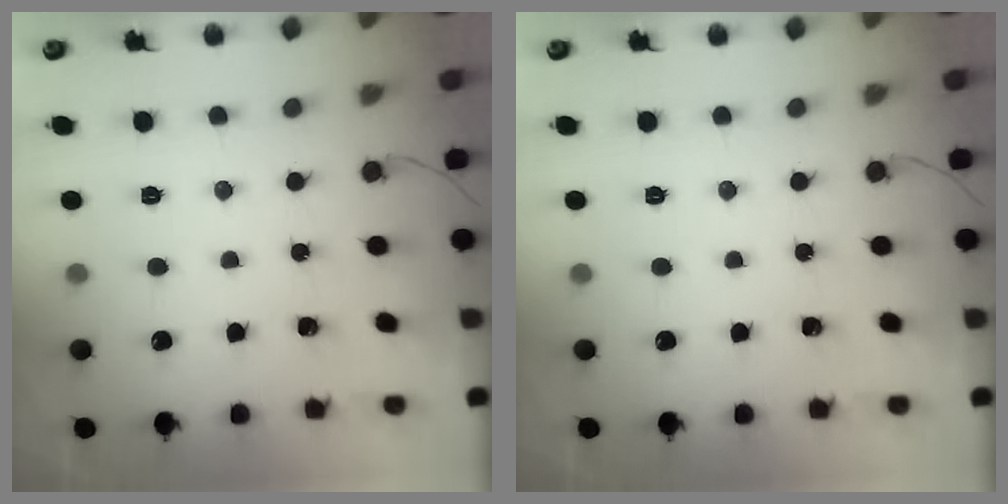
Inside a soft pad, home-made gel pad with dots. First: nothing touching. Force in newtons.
{"total": 0.0}